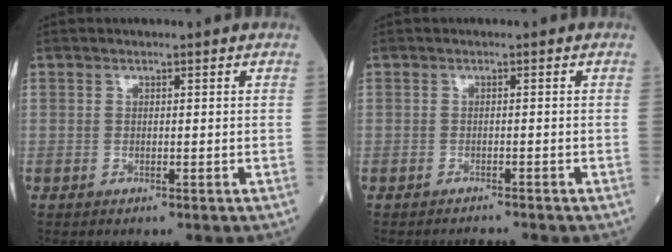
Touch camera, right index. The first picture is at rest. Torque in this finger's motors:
{"motor_torque": [0.05, -0.03, 0.03, 0.00]}